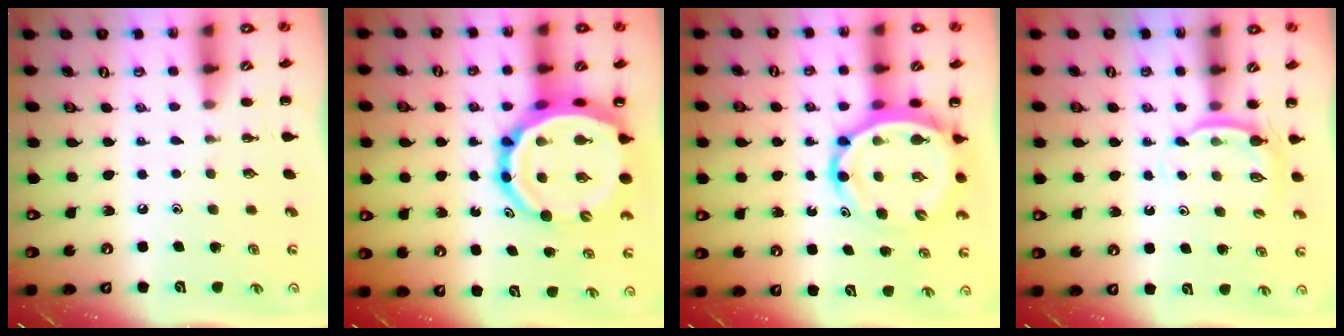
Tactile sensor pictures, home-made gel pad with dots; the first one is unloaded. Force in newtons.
{"total": 19.6, "press": 19.0, "slide": 5.0}
{"total": 10.3, "press": 9.9, "slide": 2.8}
{"total": 4.6, "press": 4.6, "slide": 0.6}